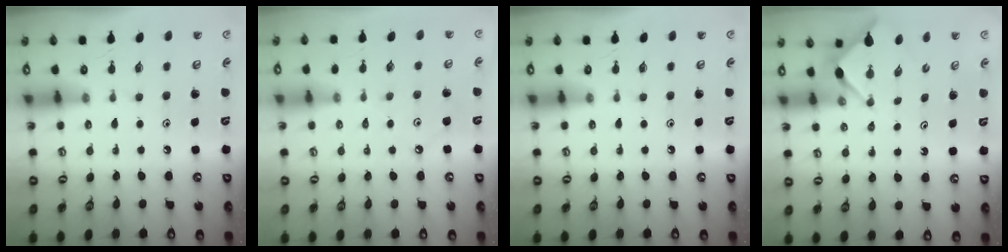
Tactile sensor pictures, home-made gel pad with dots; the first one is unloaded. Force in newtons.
{"total": 2.4, "press": 2.4, "slide": 0.4}
{"total": 0.0}
{"total": 2.9, "press": 2.9, "slide": 0.3}